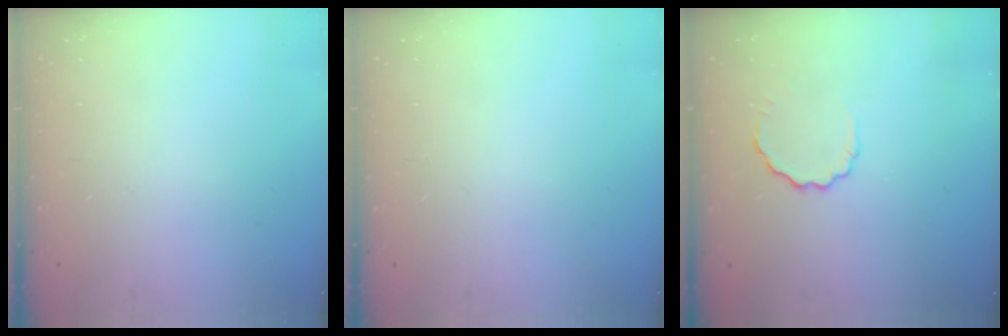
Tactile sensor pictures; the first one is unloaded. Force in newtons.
{"total": 0.0}
{"total": 3.6, "press": 3.4, "slide": 1.0}